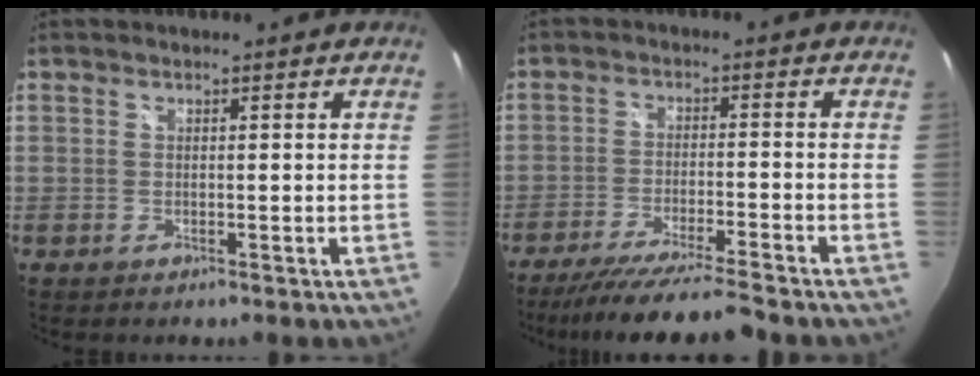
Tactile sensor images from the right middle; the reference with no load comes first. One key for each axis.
{"total": 12.7, "fx": -11.3, "fy": -0.6, "fz": 5.8, "tx": -0.120, "ty": -0.020, "tz": -0.187}